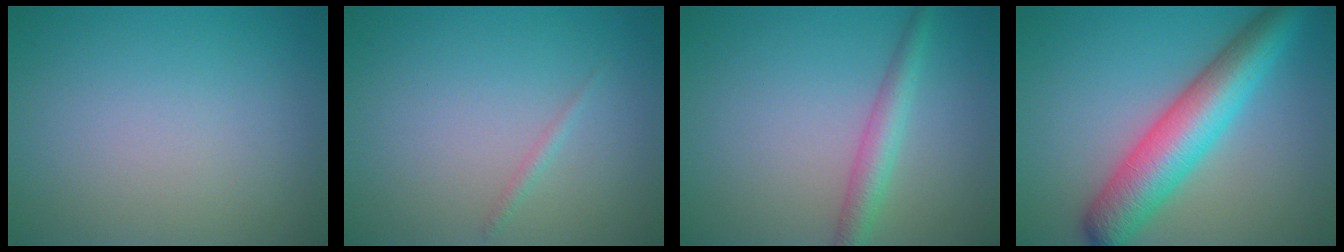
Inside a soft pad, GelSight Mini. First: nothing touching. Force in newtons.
{"total": 0.7, "press": 0.7, "slide": 0.0}
{"total": 2.7, "press": 2.7, "slide": 0.1}
{"total": 7.9, "press": 7.9, "slide": 0.1}